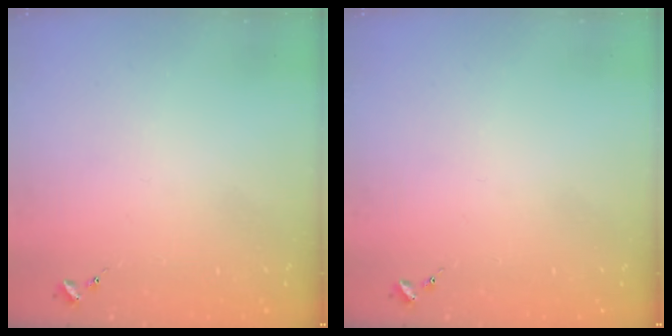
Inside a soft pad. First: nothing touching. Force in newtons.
{"total": 0.0}